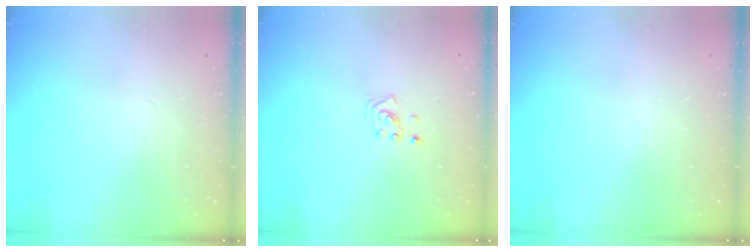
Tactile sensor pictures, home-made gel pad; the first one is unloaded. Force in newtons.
{"total": 1.9, "press": 1.9, "slide": 0.1}
{"total": 0.0}